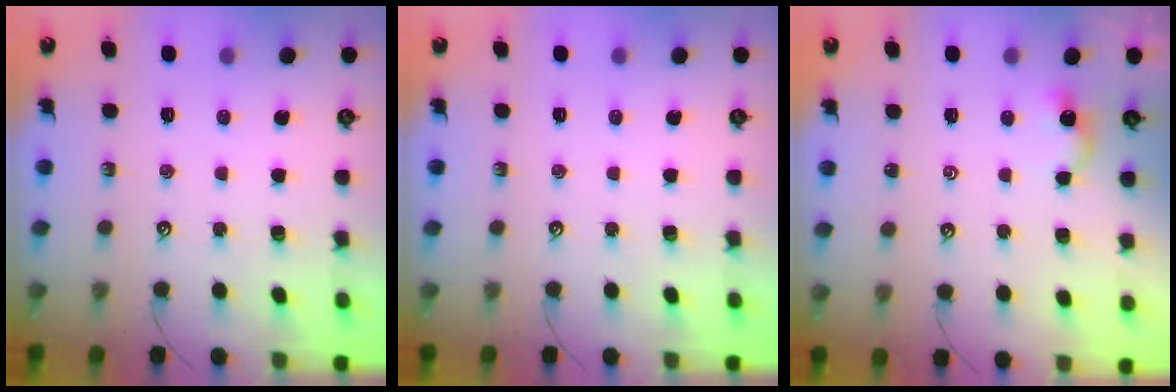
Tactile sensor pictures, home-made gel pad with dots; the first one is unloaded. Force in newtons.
{"total": 0.0}
{"total": 0.5, "press": 0.5, "slide": 0.2}